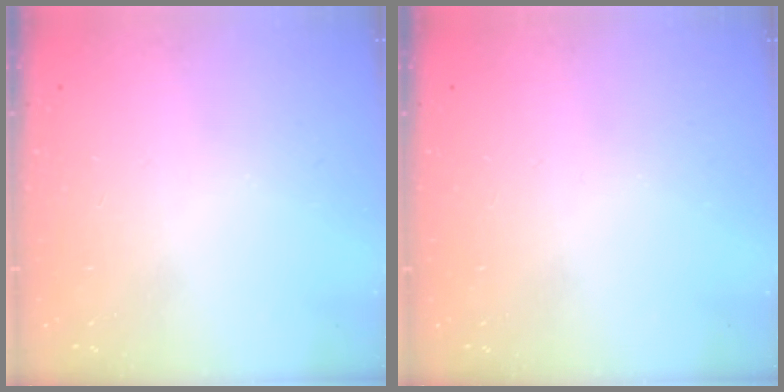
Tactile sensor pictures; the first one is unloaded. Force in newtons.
{"total": 0.0}